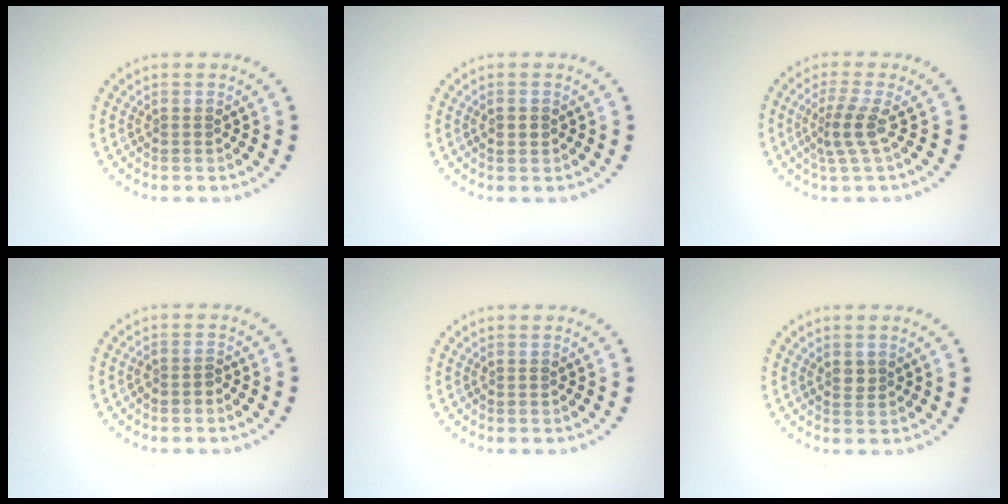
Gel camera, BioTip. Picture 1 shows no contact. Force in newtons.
{"total": 1.5, "press": 1.5, "slide": 0.1}
{"total": 2.5, "press": 1.8, "slide": 1.8}
{"total": 1.1, "press": 1.0, "slide": 0.5}
{"total": 0.0}
{"total": 1.2, "press": 1.0, "slide": 0.5}